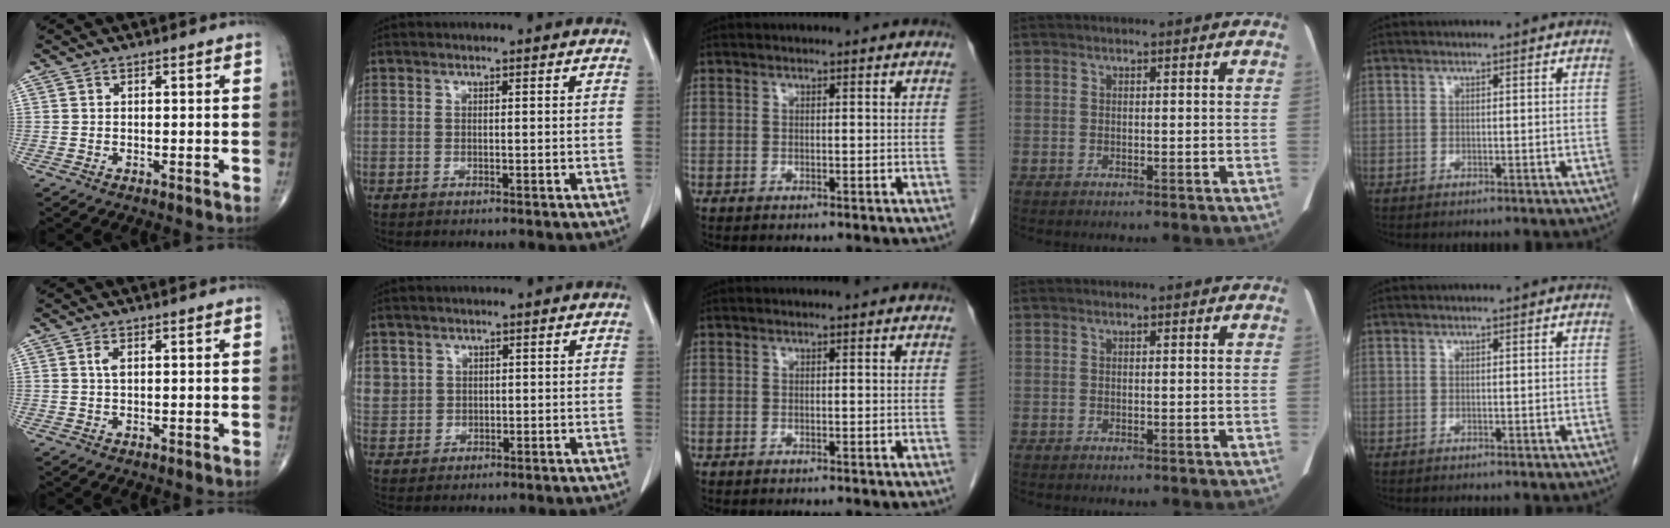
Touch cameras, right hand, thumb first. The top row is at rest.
{"thumb": {"total": 1.4, "force": [0.5, 0.6, 1.2], "torque": [-0.029, 0.002, 0.010]}, "index": {"total": 5.1, "force": [2.0, 4.6, 0.6], "torque": [-0.012, 0.008, 0.049]}}